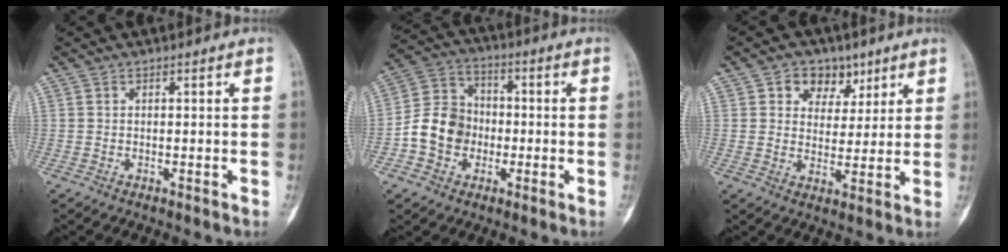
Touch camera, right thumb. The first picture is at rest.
{"total": 10.6, "force": [-2.4, 9.1, 5.0], "torque": [-0.071, 0.036, -0.051]}
{"total": 7.8, "force": [4.0, 6.0, 2.9], "torque": [-0.004, -0.011, 0.059]}